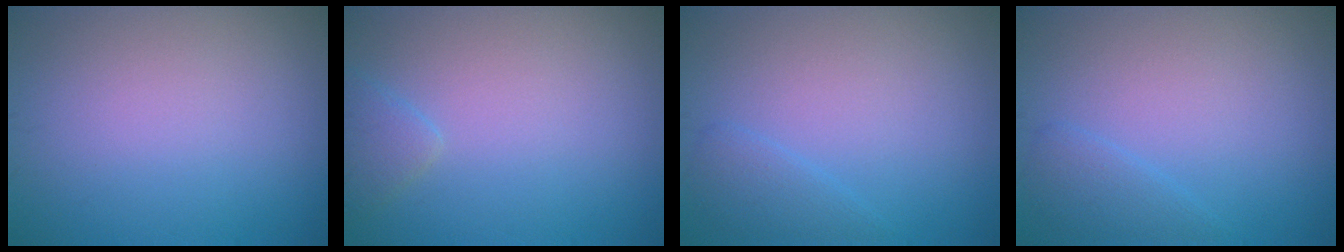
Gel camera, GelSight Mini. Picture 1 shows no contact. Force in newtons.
{"total": 1.4, "press": 1.4, "slide": 0.2}
{"total": 1.5, "press": 1.5, "slide": 0.1}
{"total": 1.5, "press": 1.5, "slide": 0.1}